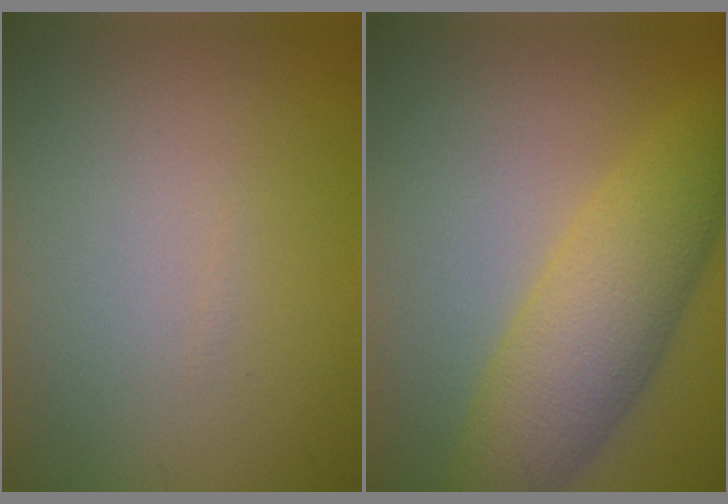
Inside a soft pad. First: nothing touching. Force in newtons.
{"total": 6.9, "press": 6.9, "slide": 0.1}